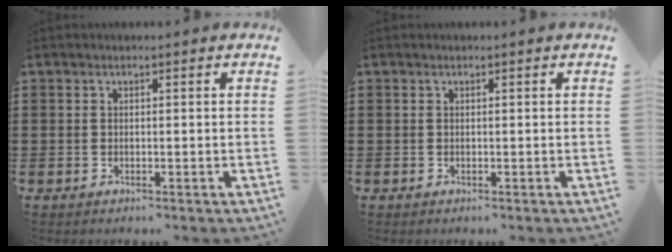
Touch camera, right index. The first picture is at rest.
{"total": 0.0}